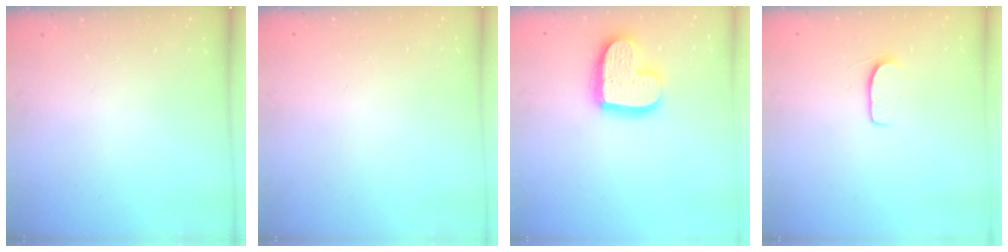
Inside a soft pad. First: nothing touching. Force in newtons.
{"total": 0.0}
{"total": 16.4, "press": 16.4, "slide": 1.0}
{"total": 7.1, "press": 7.1, "slide": 0.6}